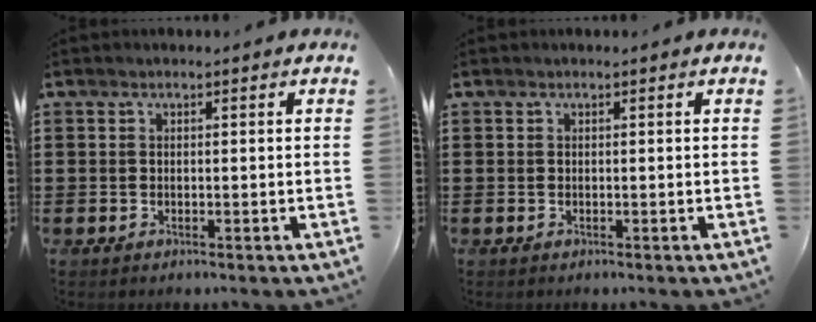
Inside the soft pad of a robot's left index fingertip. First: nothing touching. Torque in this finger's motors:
{"motor_torque": [0.00, 0.00, 0.00, 0.00]}